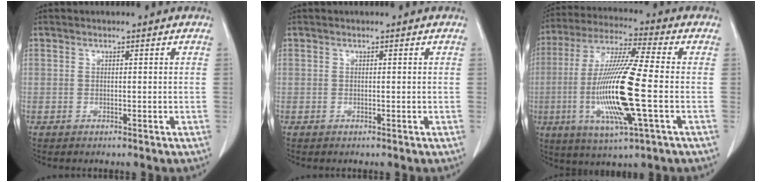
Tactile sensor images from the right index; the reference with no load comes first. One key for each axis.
{"total": 0.0}
{"total": 17.2, "fx": -3.2, "fy": 0.9, "fz": 16.9, "tx": -0.347, "ty": -0.015, "tz": -0.063}